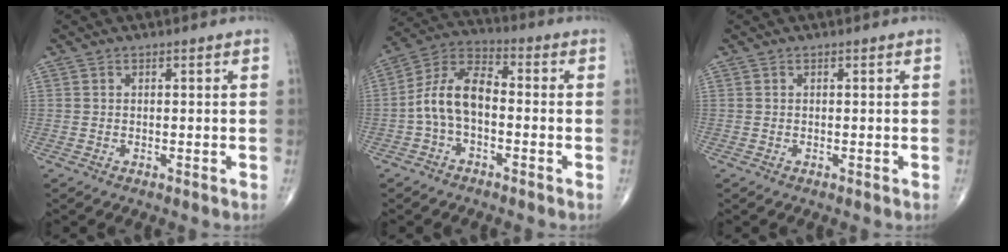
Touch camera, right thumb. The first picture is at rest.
{"total": 9.7, "force": [-1.7, 5.4, 7.9], "torque": [-0.150, 0.040, -0.043]}
{"total": 0.0}